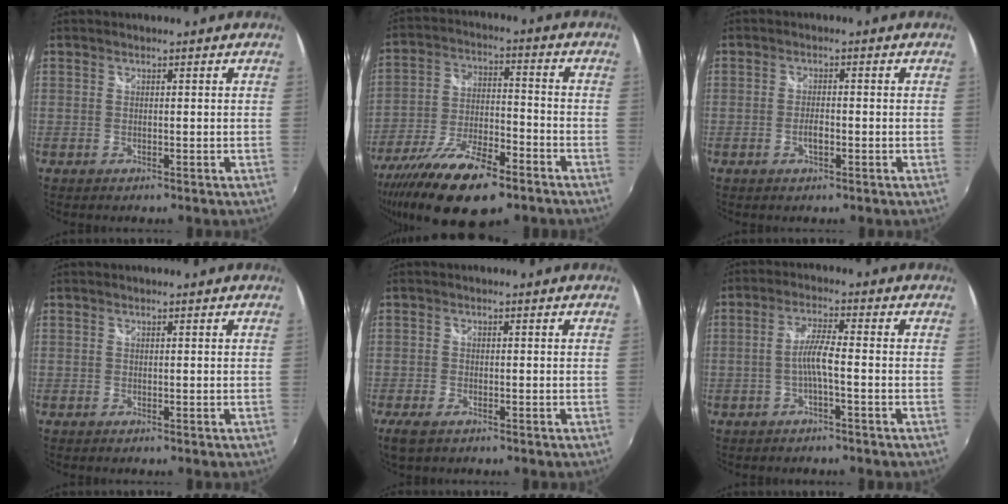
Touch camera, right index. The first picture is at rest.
{"total": 19.9, "force": [-13.2, 7.1, 13.1], "torque": [-0.263, -0.047, -0.229]}
{"total": 2.3, "force": [-0.9, 0.9, 1.9], "torque": [-0.038, 0.000, -0.017]}
{"total": 0.0}
{"total": 3.9, "force": [-2.6, 1.6, 2.4], "torque": [-0.054, -0.013, -0.047]}
{"total": 4.1, "force": [-1.5, -0.1, 3.8], "torque": [-0.079, 0.006, -0.027]}